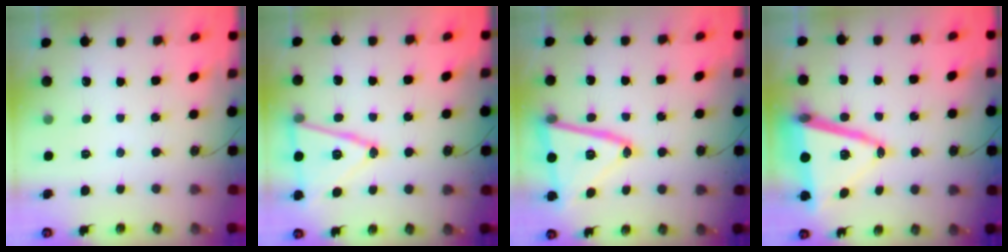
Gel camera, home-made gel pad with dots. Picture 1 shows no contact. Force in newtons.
{"total": 16.8, "press": 16.5, "slide": 3.4}
{"total": 21.1, "press": 21.0, "slide": 1.8}
{"total": 17.2, "press": 16.8, "slide": 3.8}